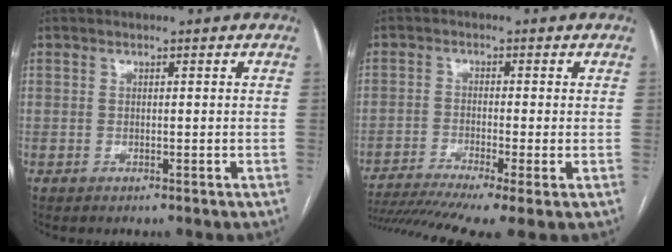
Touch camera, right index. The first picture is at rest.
{"total": 13.5, "force": [-9.7, 0.6, 9.4], "torque": [-0.163, -0.024, -0.156]}